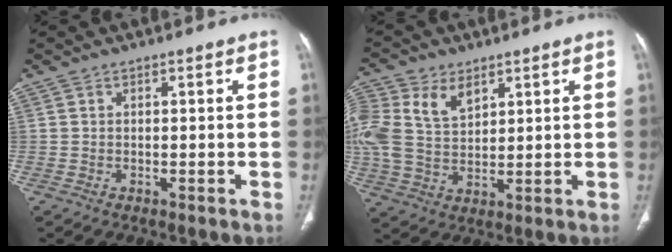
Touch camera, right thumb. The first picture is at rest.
{"total": 13.6, "force": [5.7, 8.9, 8.7], "torque": [-0.197, -0.004, 0.115]}